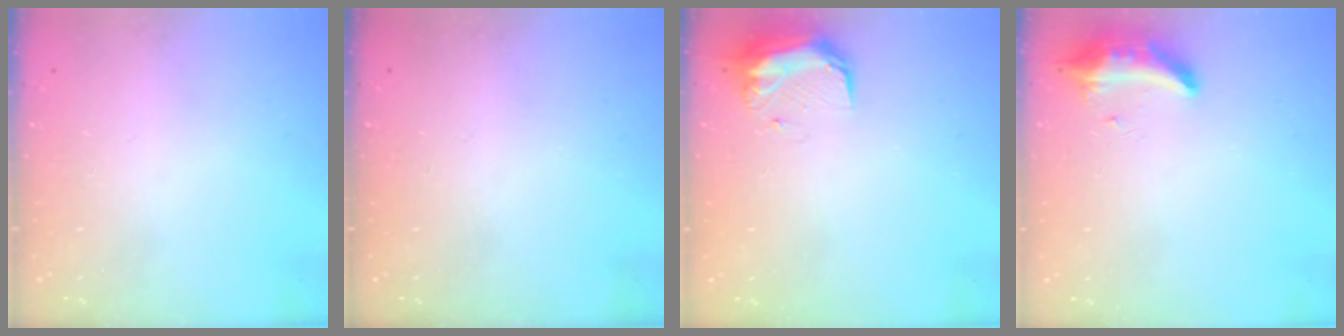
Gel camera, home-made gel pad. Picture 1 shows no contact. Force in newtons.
{"total": 0.0}
{"total": 9.3, "press": 9.3, "slide": 0.7}
{"total": 8.6, "press": 8.6, "slide": 1.1}